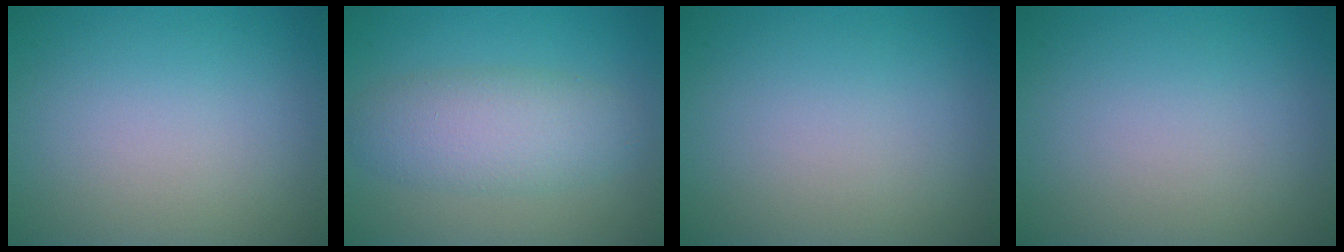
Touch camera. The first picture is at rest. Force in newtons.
{"total": 4.5, "press": 4.5, "slide": 0.2}
{"total": 0.0}
{"total": 0.0}